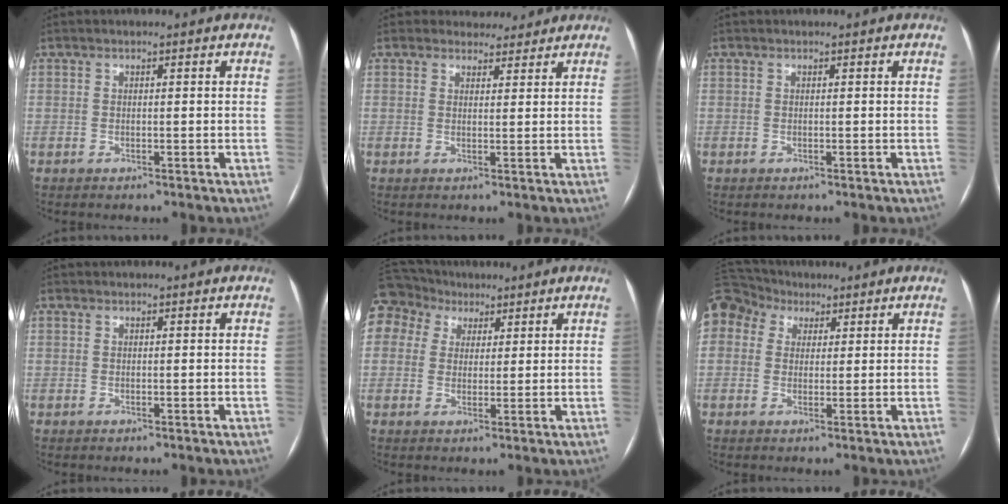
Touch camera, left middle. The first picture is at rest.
{"total": 3.8, "force": [3.4, 1.6, -0.2], "torque": [0.009, 0.004, 0.040]}
{"total": 0.0}
{"total": 0.0}
{"total": 9.0, "force": [5.3, 7.1, 1.7], "torque": [-0.049, 0.048, 0.105]}
{"total": 15.7, "force": [7.7, 12.3, 6.2], "torque": [-0.199, 0.086, 0.149]}